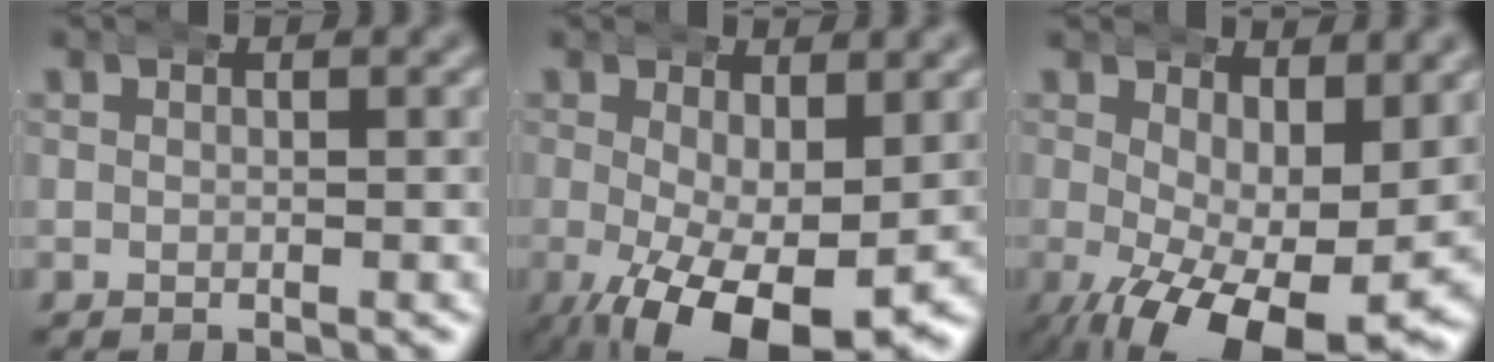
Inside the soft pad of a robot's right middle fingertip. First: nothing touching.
{"total": 9.1, "force": [-4.0, 3.4, 7.4], "torque": [-0.137, -0.046, -0.037]}
{"total": 9.9, "force": [-3.8, 4.0, 8.2], "torque": [-0.138, -0.053, -0.033]}